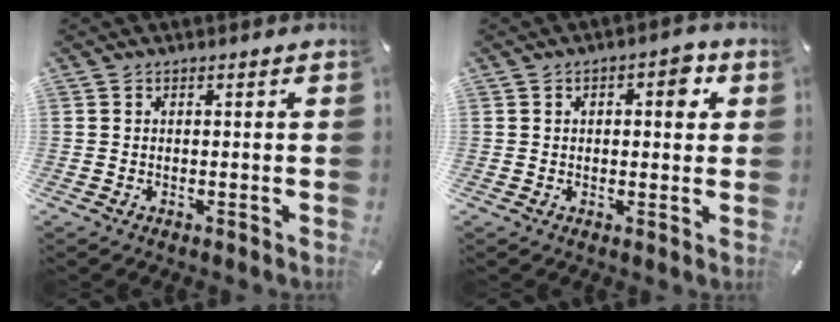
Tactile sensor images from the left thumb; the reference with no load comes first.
{"total": 5.4, "force": [1.4, 2.9, 4.4], "torque": [-0.042, -0.005, 0.010]}